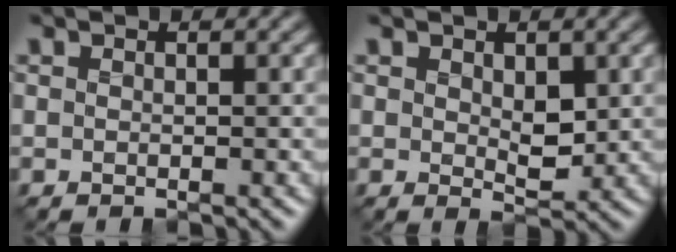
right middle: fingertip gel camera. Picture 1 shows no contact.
{"total": 2.6, "force": [0.5, 1.4, 2.1], "torque": [-0.037, -0.007, 0.008]}